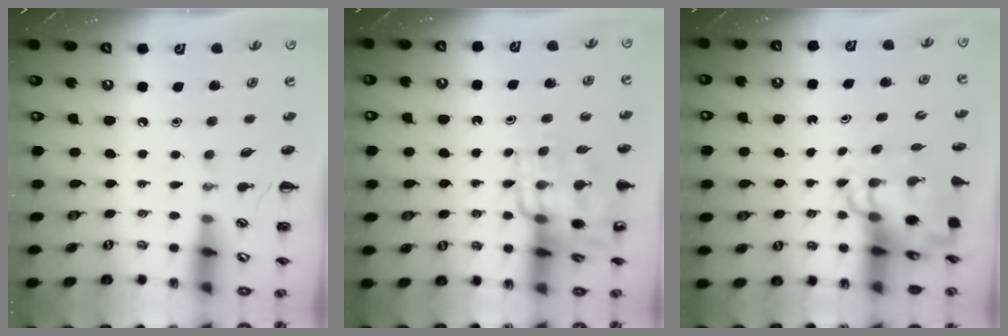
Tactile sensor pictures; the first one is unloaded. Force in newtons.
{"total": 13.0, "press": 12.6, "slide": 2.9}
{"total": 7.4, "press": 7.1, "slide": 2.0}